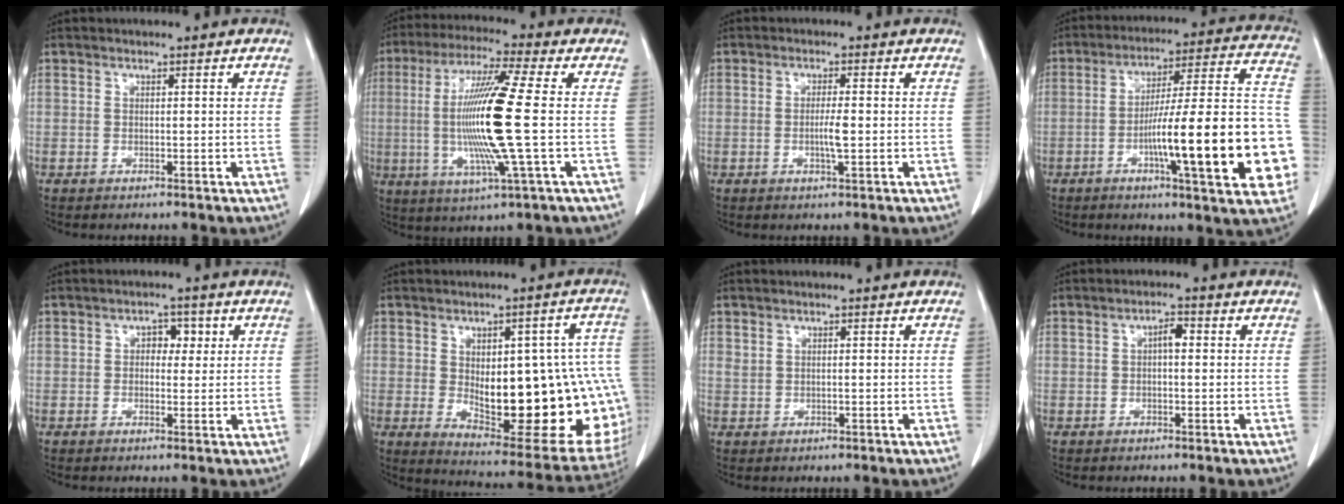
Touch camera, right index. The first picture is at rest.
{"total": 15.1, "force": [-0.6, -0.8, 15.1], "torque": [-0.306, -0.009, -0.021]}
{"total": 3.0, "force": [-0.4, 0.1, 2.9], "torque": [-0.056, -0.003, -0.008]}
{"total": 22.8, "force": [-6.1, 2.4, 21.9], "torque": [-0.243, 0.022, -0.082]}
{"total": 3.0, "force": [0.8, 2.0, 2.1], "torque": [-0.023, 0.010, 0.009]}
{"total": 24.9, "force": [-2.4, 8.7, 23.2], "torque": [-0.232, 0.016, -0.001]}
{"total": 0.9, "force": [0.5, 0.5, 0.6], "torque": [-0.013, 0.004, 0.013]}
{"total": 2.2, "force": [0.2, 0.8, 2.0], "torque": [-0.032, 0.007, 0.001]}